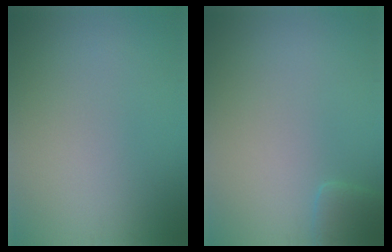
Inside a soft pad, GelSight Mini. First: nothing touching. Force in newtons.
{"total": 1.6, "press": 1.6, "slide": 0.1}